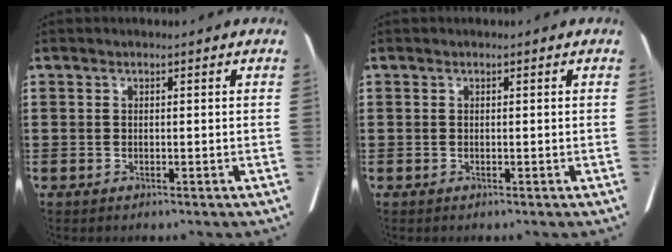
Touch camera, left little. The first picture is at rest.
{"total": 0.0}